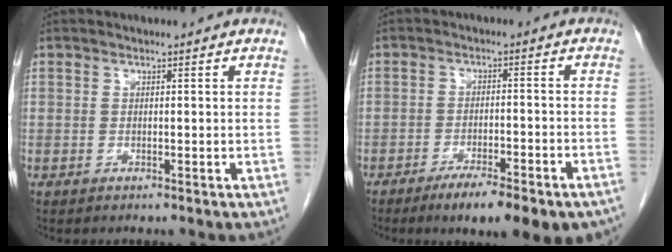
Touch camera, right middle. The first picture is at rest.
{"total": 12.7, "force": [-9.2, 2.4, 8.4], "torque": [-0.087, -0.004, -0.131]}